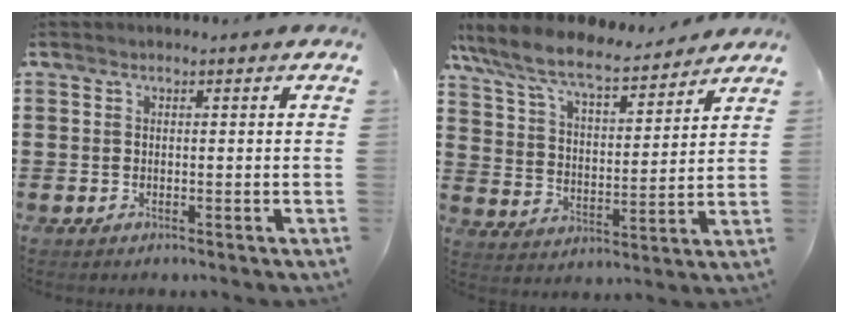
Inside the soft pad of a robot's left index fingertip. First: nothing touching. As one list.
[{"total": 8.7, "force": [7.6, 1.5, 3.9], "torque": [-0.106, -0.038, 0.131]}]